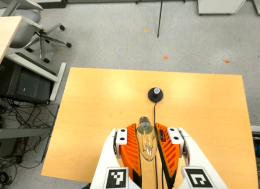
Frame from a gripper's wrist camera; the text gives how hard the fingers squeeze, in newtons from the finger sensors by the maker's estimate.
{"total": 18.1, "left": 18.8, "right": 17.3}